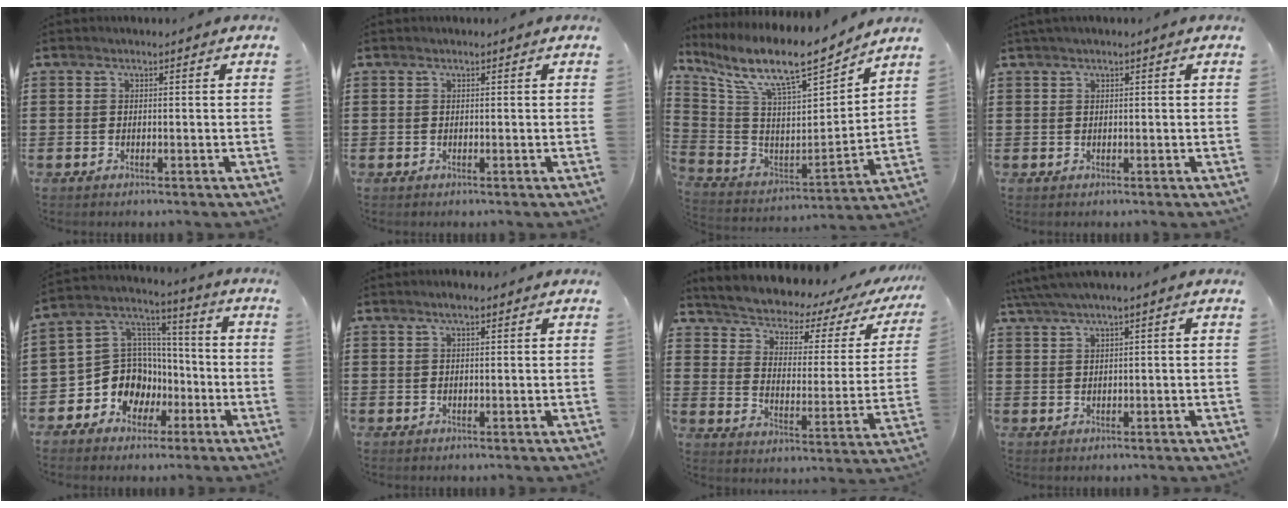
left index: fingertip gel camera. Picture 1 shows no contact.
{"total": 0.0}
{"total": 11.2, "force": [8.8, 1.7, 6.6], "torque": [-0.157, -0.063, 0.145]}
{"total": 0.6, "force": [0.1, -0.1, 0.6], "torque": [-0.011, -0.002, 0.002]}
{"total": 10.4, "force": [-4.0, 9.3, 2.5], "torque": [-0.096, 0.001, -0.069]}
{"total": 1.7, "force": [1.0, 0.2, 1.3], "torque": [-0.026, 0.001, 0.017]}
{"total": 2.9, "force": [2.5, 0.8, 1.3], "torque": [-0.046, -0.032, 0.031]}
{"total": 1.9, "force": [0.8, -0.3, 1.7], "torque": [-0.031, -0.002, 0.013]}